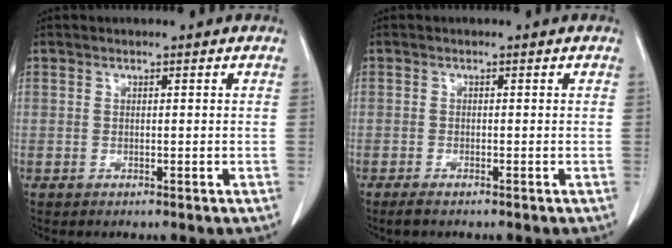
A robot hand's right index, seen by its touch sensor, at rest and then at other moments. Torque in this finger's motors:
{"motor_torque": [0.18, -0.13, 0.02, 0.02]}